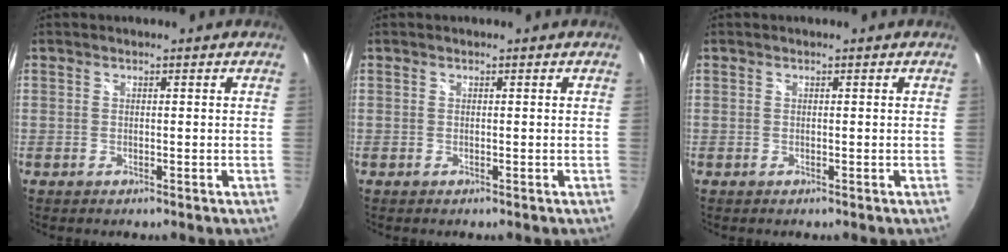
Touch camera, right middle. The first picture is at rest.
{"total": 0.0}
{"total": 0.0}